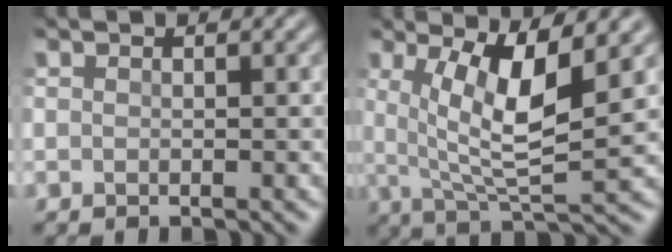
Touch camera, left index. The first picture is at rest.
{"total": 7.0, "force": [1.6, 1.7, 6.6], "torque": [-0.122, -0.011, 0.029]}